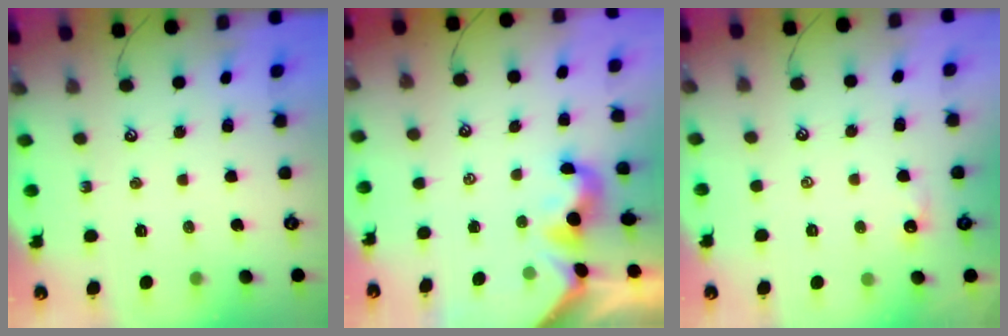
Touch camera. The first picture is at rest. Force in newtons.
{"total": 1.6, "press": 1.5, "slide": 0.4}
{"total": 2.5, "press": 2.4, "slide": 0.4}